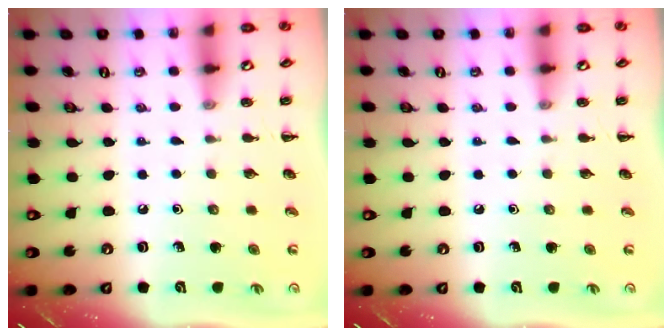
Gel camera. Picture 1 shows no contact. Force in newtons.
{"total": 0.0}